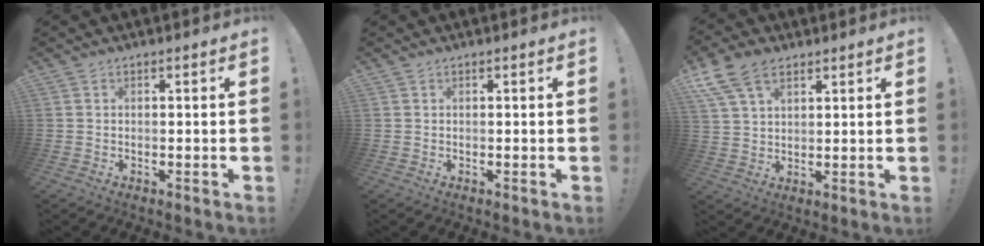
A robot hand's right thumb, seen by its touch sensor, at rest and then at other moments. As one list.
[{"total": 0.0}, {"total": 11.2, "force": [6.6, 6.7, 6.1], "torque": [-0.119, -0.019, 0.130]}]